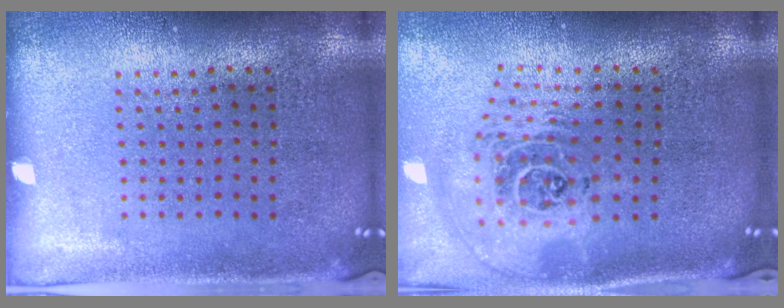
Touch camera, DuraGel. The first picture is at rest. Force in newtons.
{"total": 2.6, "press": 1.8, "slide": 1.9}